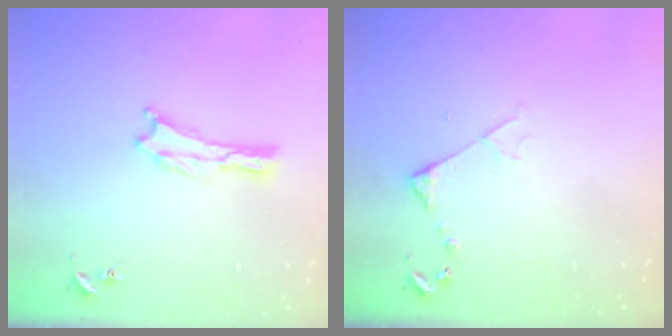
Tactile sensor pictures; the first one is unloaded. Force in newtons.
{"total": 3.2, "press": 3.2, "slide": 0.4}